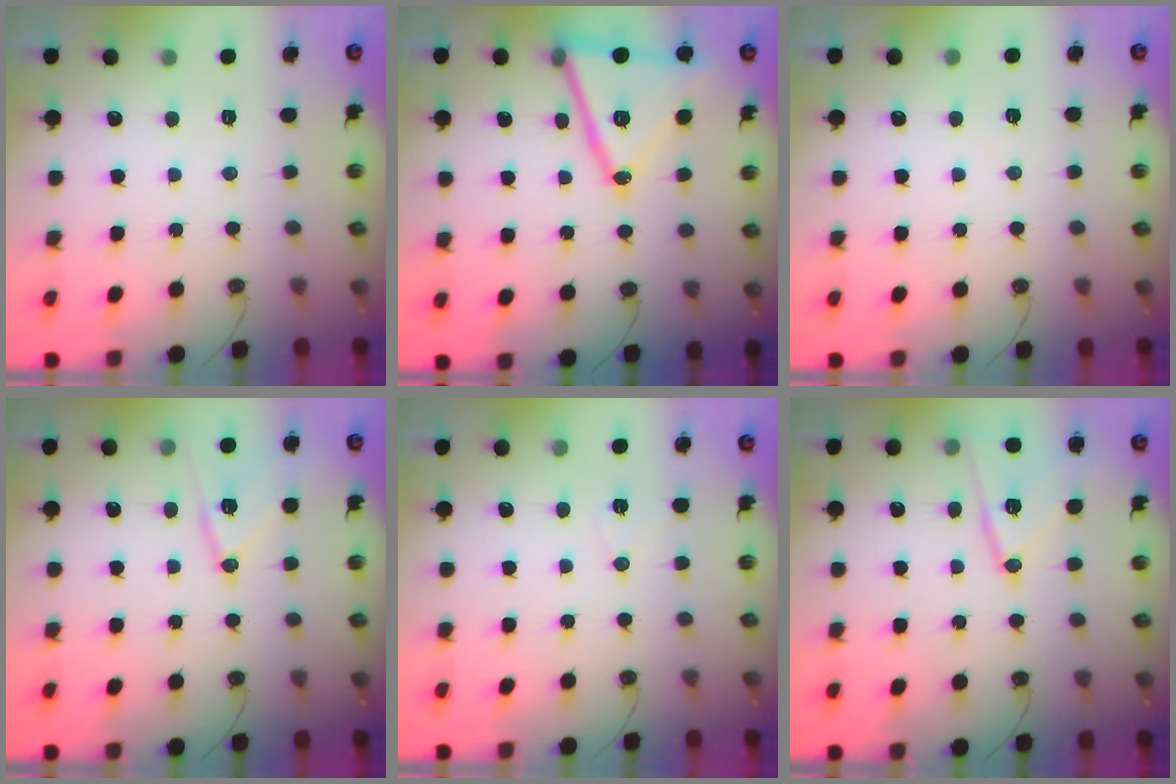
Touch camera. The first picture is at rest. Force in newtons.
{"total": 19.0, "press": 18.6, "slide": 3.5}
{"total": 5.3, "press": 3.2, "slide": 4.2}
{"total": 12.3, "press": 12.2, "slide": 1.3}
{"total": 5.3, "press": 3.8, "slide": 3.7}
{"total": 12.3, "press": 12.3, "slide": 0.2}